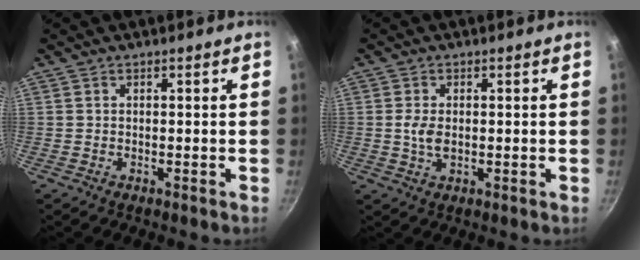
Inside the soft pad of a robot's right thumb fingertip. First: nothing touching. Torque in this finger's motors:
{"motor_torque": [1.62, 1.48, 0.07, -0.36, 0.02]}